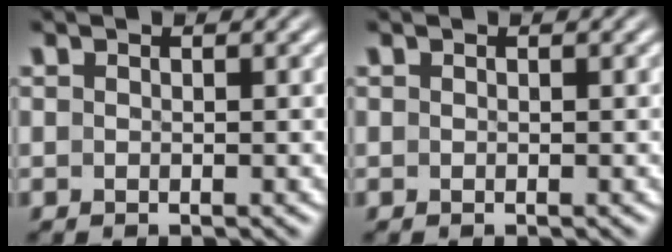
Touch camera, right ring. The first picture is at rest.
{"total": 0.0}